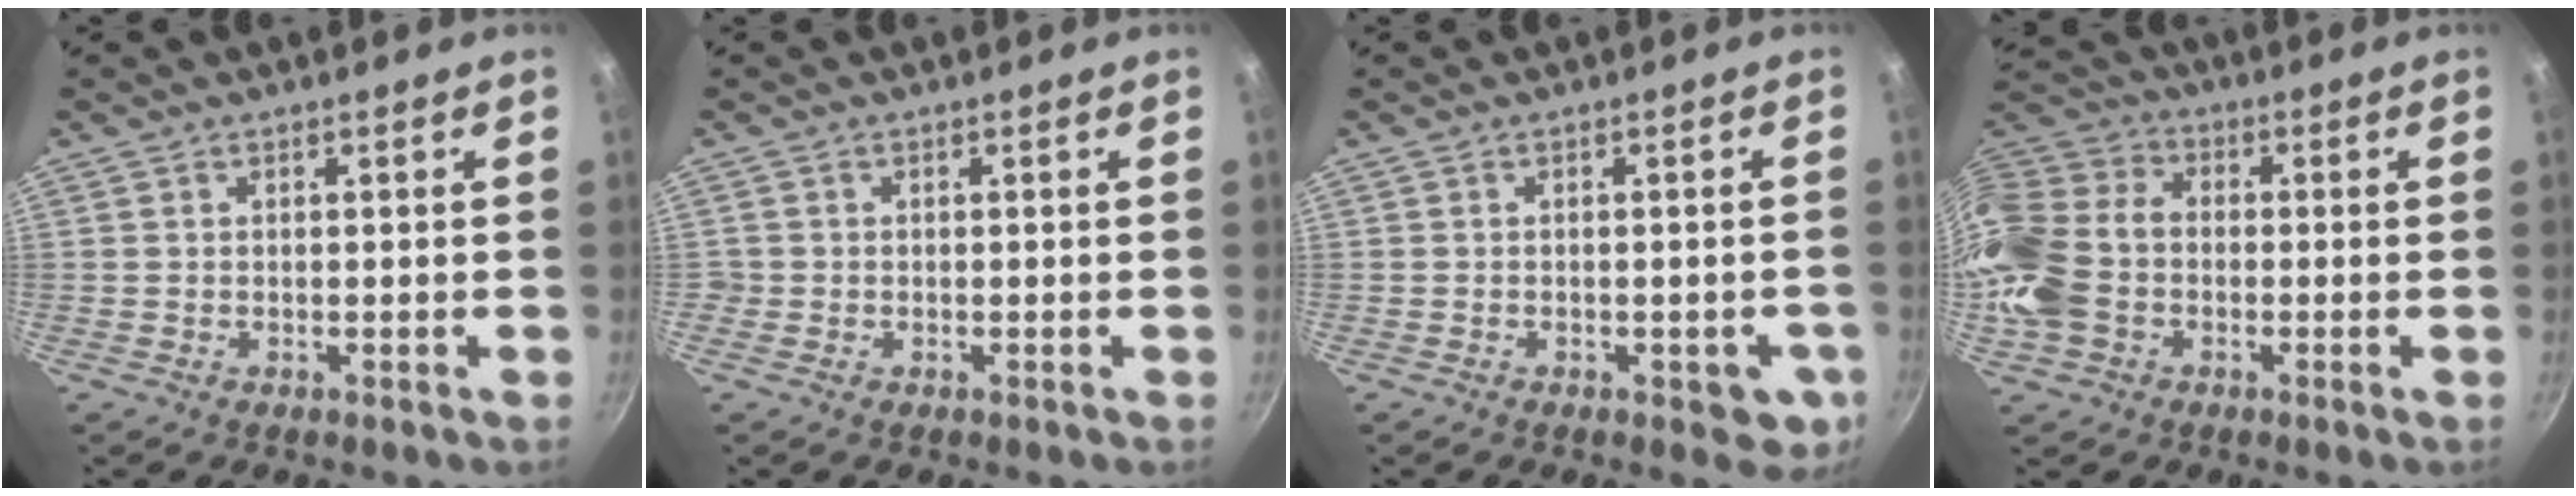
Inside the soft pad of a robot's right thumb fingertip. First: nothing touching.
{"total": 0.8, "force": [-0.3, 0.7, 0.1], "torque": [0.000, 0.001, -0.008]}
{"total": 5.8, "force": [-1.9, 2.9, 4.7], "torque": [-0.033, 0.004, -0.020]}
{"total": 16.8, "force": [-3.4, 12.8, 10.3], "torque": [-0.212, 0.037, -0.081]}